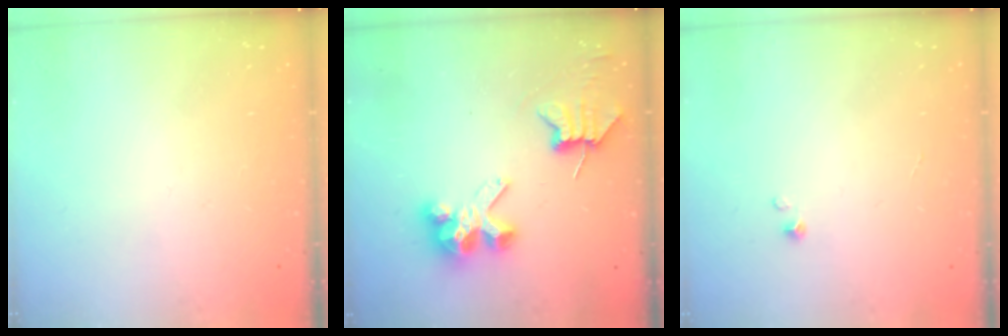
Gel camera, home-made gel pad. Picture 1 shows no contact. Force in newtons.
{"total": 6.6, "press": 6.6, "slide": 0.7}
{"total": 0.0}